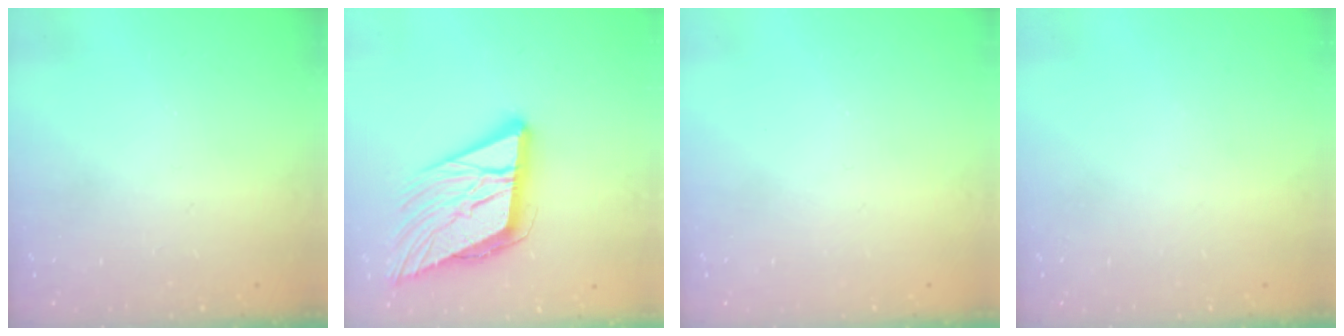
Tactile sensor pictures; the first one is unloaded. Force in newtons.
{"total": 15.3, "press": 14.7, "slide": 4.1}
{"total": 0.0}
{"total": 0.0}